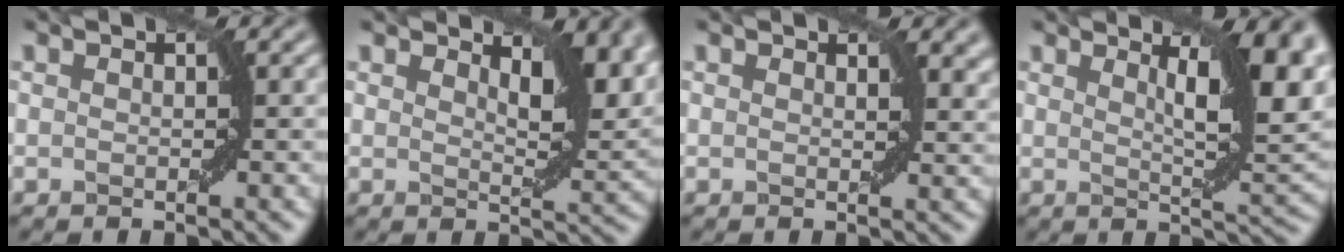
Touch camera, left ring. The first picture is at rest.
{"total": 5.4, "force": [3.2, 1.9, 3.9], "torque": [-0.056, -0.003, 0.049]}
{"total": 1.7, "force": [1.2, 0.6, 1.1], "torque": [-0.011, -0.003, 0.021]}
{"total": 8.2, "force": [3.2, 1.8, 7.4], "torque": [-0.094, 0.003, 0.056]}